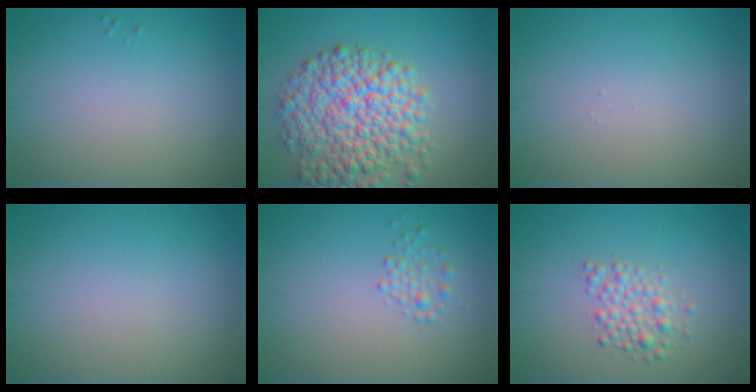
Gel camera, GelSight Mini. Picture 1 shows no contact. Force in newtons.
{"total": 8.5, "press": 8.4, "slide": 0.4}
{"total": 0.0}
{"total": 0.0}
{"total": 1.4, "press": 1.4, "slide": 0.1}
{"total": 2.3, "press": 2.3, "slide": 0.0}